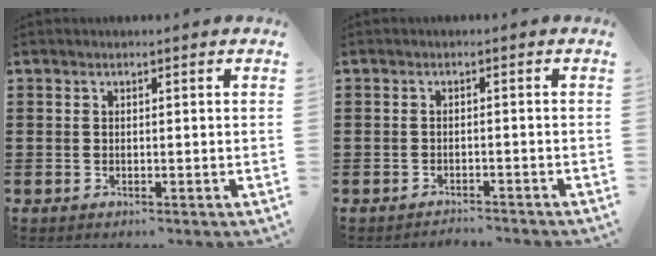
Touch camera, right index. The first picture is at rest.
{"total": 1.6, "force": [-1.6, 0.0, -0.1], "torque": [-0.004, 0.002, -0.034]}